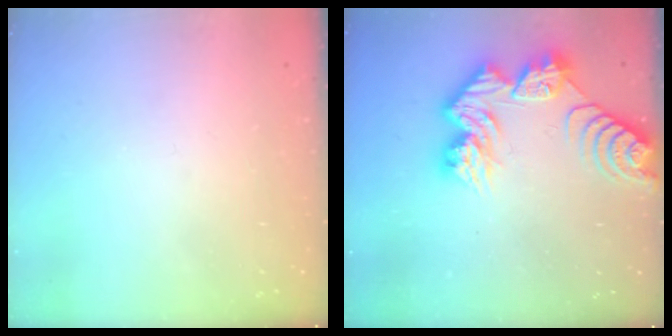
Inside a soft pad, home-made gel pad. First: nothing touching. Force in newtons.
{"total": 14.8, "press": 14.8, "slide": 1.3}